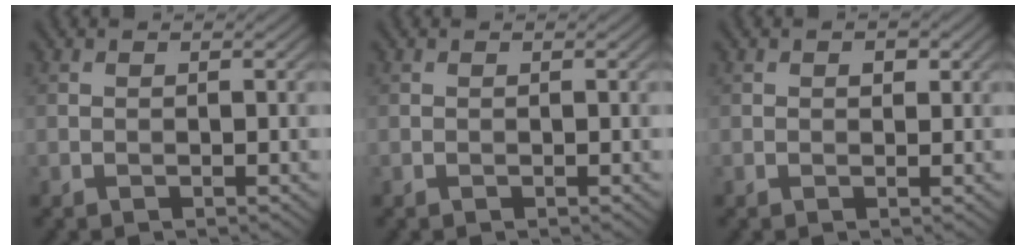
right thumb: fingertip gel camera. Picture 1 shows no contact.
{"total": 0.0}
{"total": 1.2, "force": [0.5, 0.8, 0.8], "torque": [-0.008, -0.002, 0.006]}